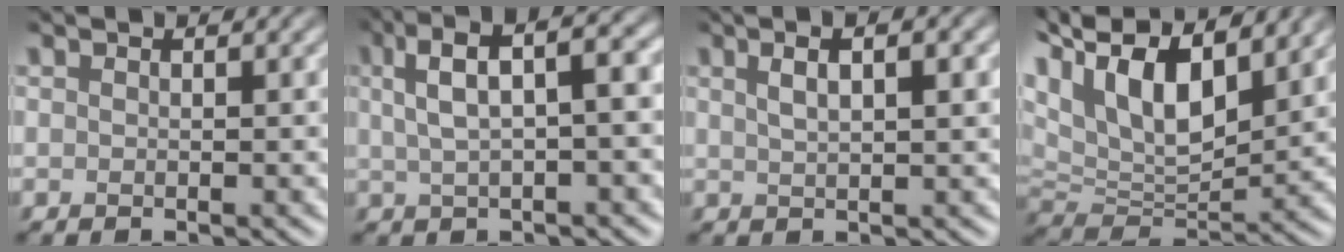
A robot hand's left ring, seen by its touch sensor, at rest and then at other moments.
{"total": 7.2, "force": [2.0, 2.4, 6.5], "torque": [-0.092, 0.026, 0.027]}
{"total": 4.5, "force": [1.3, 1.6, 4.0], "torque": [-0.053, 0.008, 0.013]}
{"total": 13.2, "force": [7.2, 6.2, 9.2], "torque": [-0.173, 0.034, 0.115]}